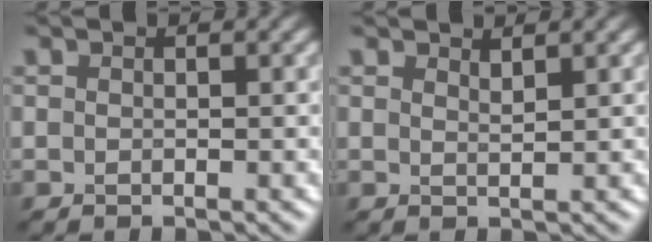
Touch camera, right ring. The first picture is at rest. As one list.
[{"total": 1.2, "force": [1.1, 0.1, 0.4], "torque": [-0.008, 0.001, 0.020]}]